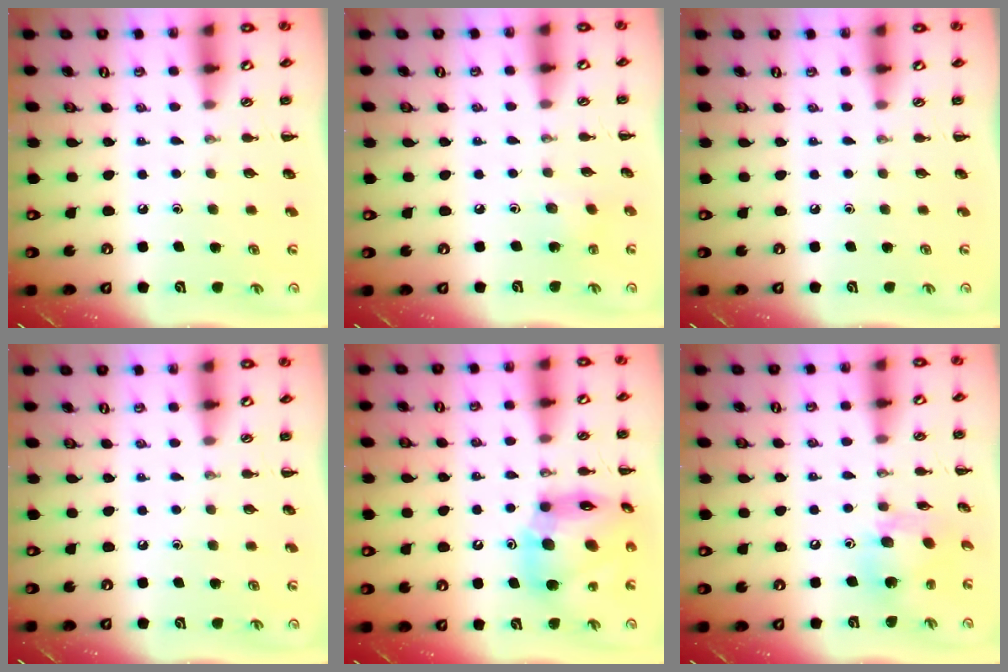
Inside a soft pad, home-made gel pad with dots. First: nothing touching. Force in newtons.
{"total": 1.5, "press": 1.4, "slide": 0.6}
{"total": 0.0}
{"total": 0.0}
{"total": 14.9, "press": 14.3, "slide": 4.2}
{"total": 9.8, "press": 9.6, "slide": 1.7}